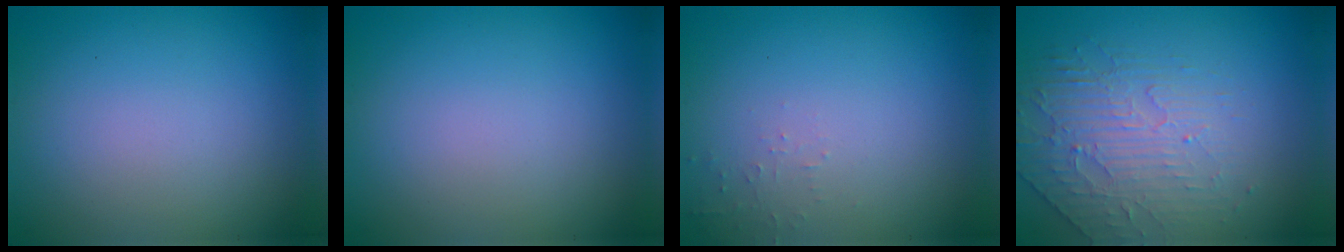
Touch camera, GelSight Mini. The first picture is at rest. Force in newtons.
{"total": 0.0}
{"total": 0.8, "press": 0.7, "slide": 0.1}
{"total": 2.8, "press": 2.3, "slide": 1.6}